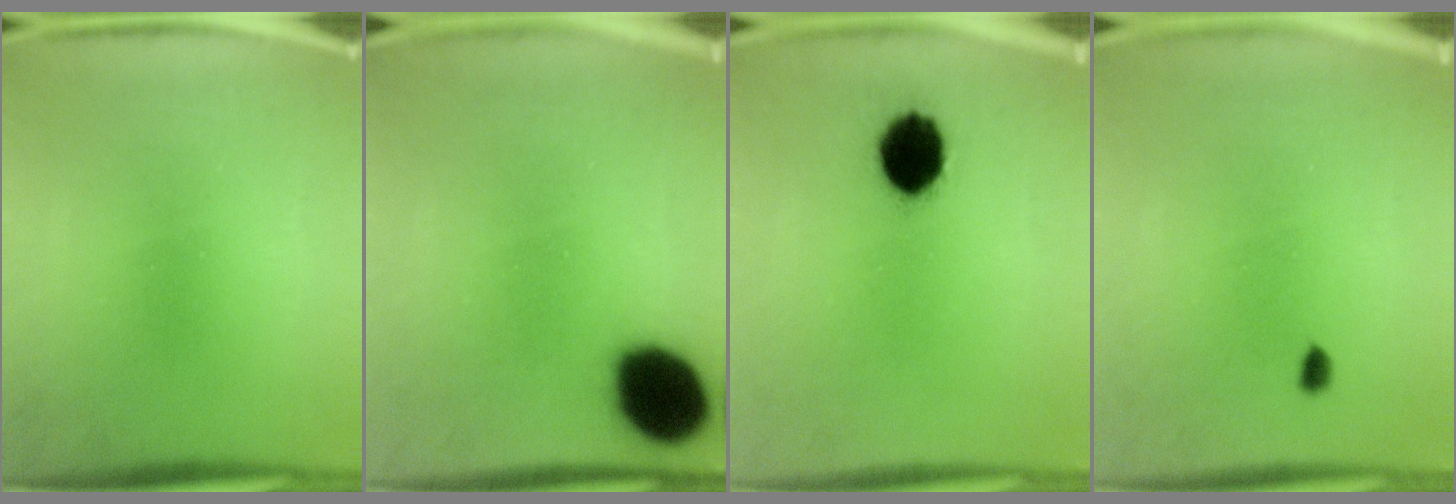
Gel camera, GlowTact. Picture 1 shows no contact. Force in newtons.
{"total": 17.1}
{"total": 10.0}
{"total": 1.2}